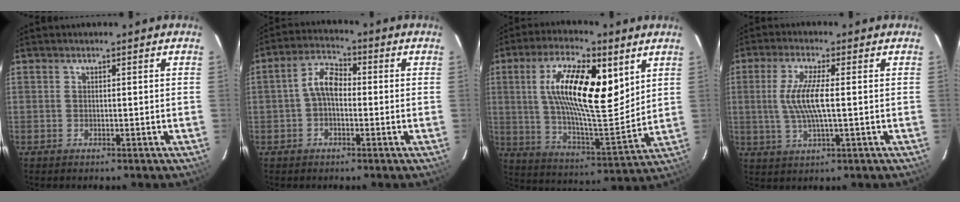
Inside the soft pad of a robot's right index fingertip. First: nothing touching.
{"total": 5.5, "force": [-0.6, 3.3, 4.3], "torque": [-0.084, 0.022, -0.014]}
{"total": 19.7, "force": [6.8, 6.5, 17.3], "torque": [-0.305, 0.006, 0.116]}
{"total": 7.8, "force": [0.2, 1.1, 7.7], "torque": [-0.153, -0.002, 0.004]}